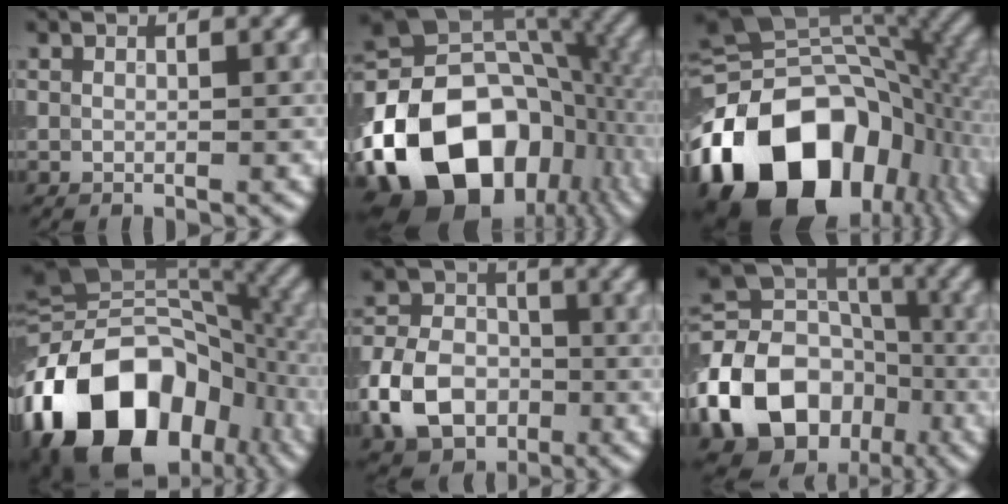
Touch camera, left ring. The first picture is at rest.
{"total": 18.5, "force": [-6.8, 13.1, 11.1], "torque": [-0.202, -0.018, -0.112]}
{"total": 20.5, "force": [-7.1, 14.0, 13.1], "torque": [-0.263, -0.015, -0.120]}
{"total": 18.4, "force": [-6.7, 12.4, 11.8], "torque": [-0.218, 0.001, -0.124]}
{"total": 7.5, "force": [-2.7, 5.6, 4.2], "torque": [-0.084, 0.001, -0.061]}
{"total": 15.8, "force": [-5.6, 12.3, 8.2], "torque": [-0.196, -0.006, -0.101]}